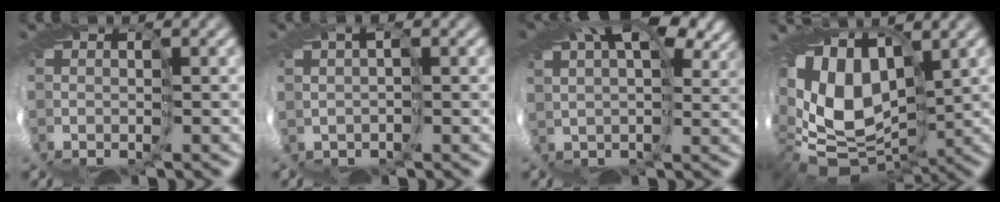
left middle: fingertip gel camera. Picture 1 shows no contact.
{"total": 0.6, "force": [0.4, -0.4, -0.1], "torque": [0.002, 0.010, 0.008]}
{"total": 11.5, "force": [6.5, 5.3, 7.8], "torque": [-0.115, 0.042, 0.085]}
{"total": 10.9, "force": [1.1, 7.8, 7.5], "torque": [-0.159, -0.014, 0.037]}